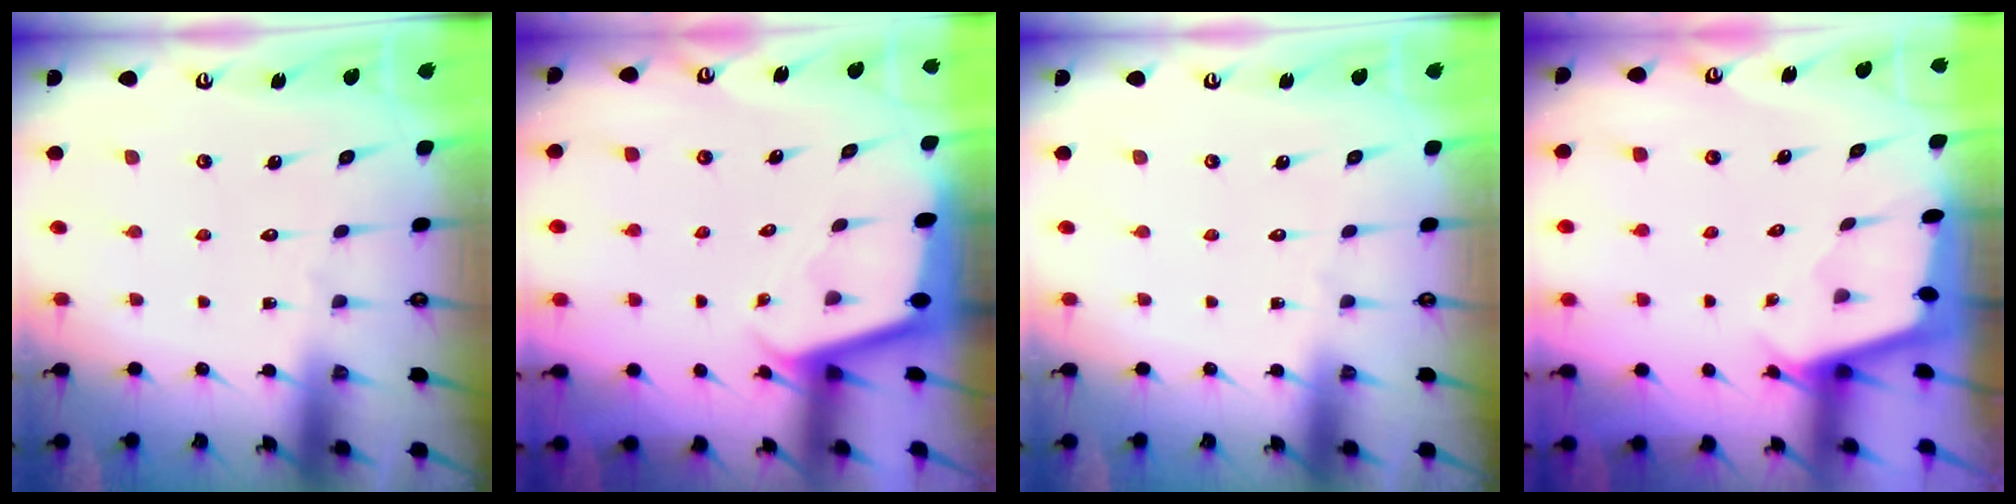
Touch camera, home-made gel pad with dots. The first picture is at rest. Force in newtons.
{"total": 1.9, "press": 1.9, "slide": 0.1}
{"total": 0.0}
{"total": 2.0, "press": 2.0, "slide": 0.2}